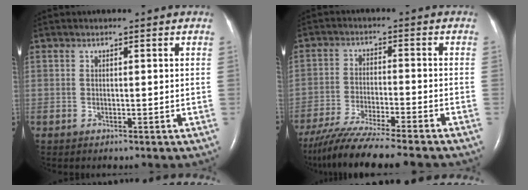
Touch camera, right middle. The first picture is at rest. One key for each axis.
{"total": 12.8, "fx": -10.9, "fy": -0.7, "fz": 6.6, "tx": -0.104, "ty": -0.035, "tz": -0.178}